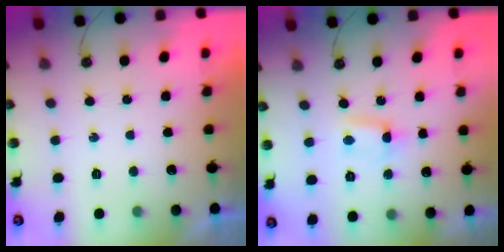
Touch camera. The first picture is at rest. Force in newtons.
{"total": 0.6, "press": 0.3, "slide": 0.5}